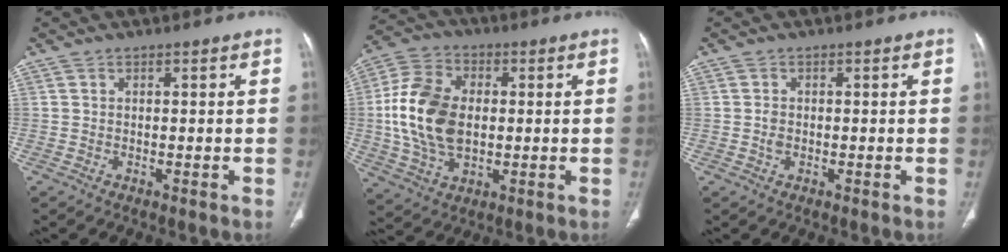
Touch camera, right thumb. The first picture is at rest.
{"total": 16.1, "force": [0.2, 10.7, 12.1], "torque": [-0.233, 0.010, 0.007]}
{"total": 1.5, "force": [-0.3, 1.1, 0.9], "torque": [-0.017, 0.002, -0.005]}